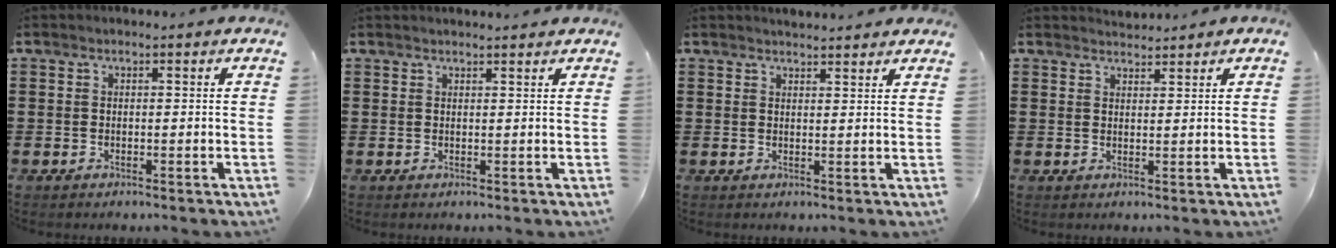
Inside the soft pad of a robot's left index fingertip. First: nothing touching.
{"total": 1.0, "force": [1.0, 0.0, 0.1], "torque": [-0.003, -0.002, 0.019]}
{"total": 1.9, "force": [1.9, 0.0, 0.1], "torque": [-0.007, 0.000, 0.037]}
{"total": 1.8, "force": [1.8, 0.2, 0.0], "torque": [-0.006, 0.002, 0.035]}